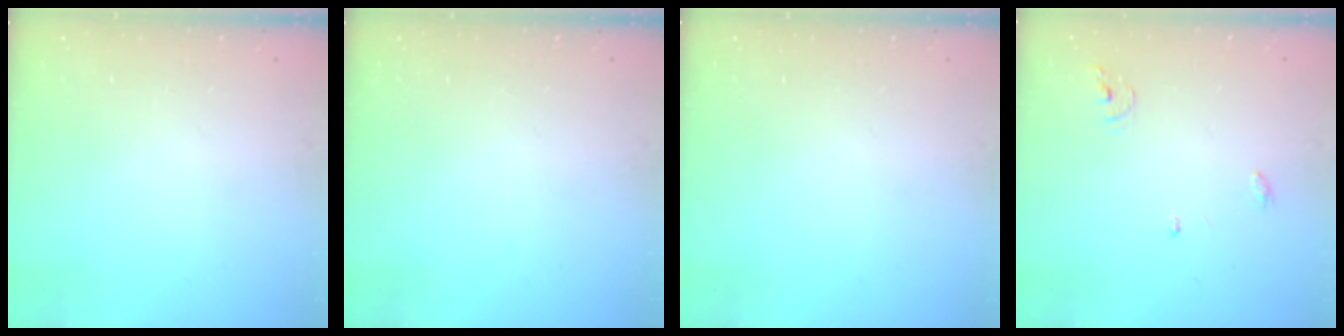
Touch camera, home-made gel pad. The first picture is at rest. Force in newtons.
{"total": 0.0}
{"total": 0.0}
{"total": 4.1, "press": 4.0, "slide": 0.3}